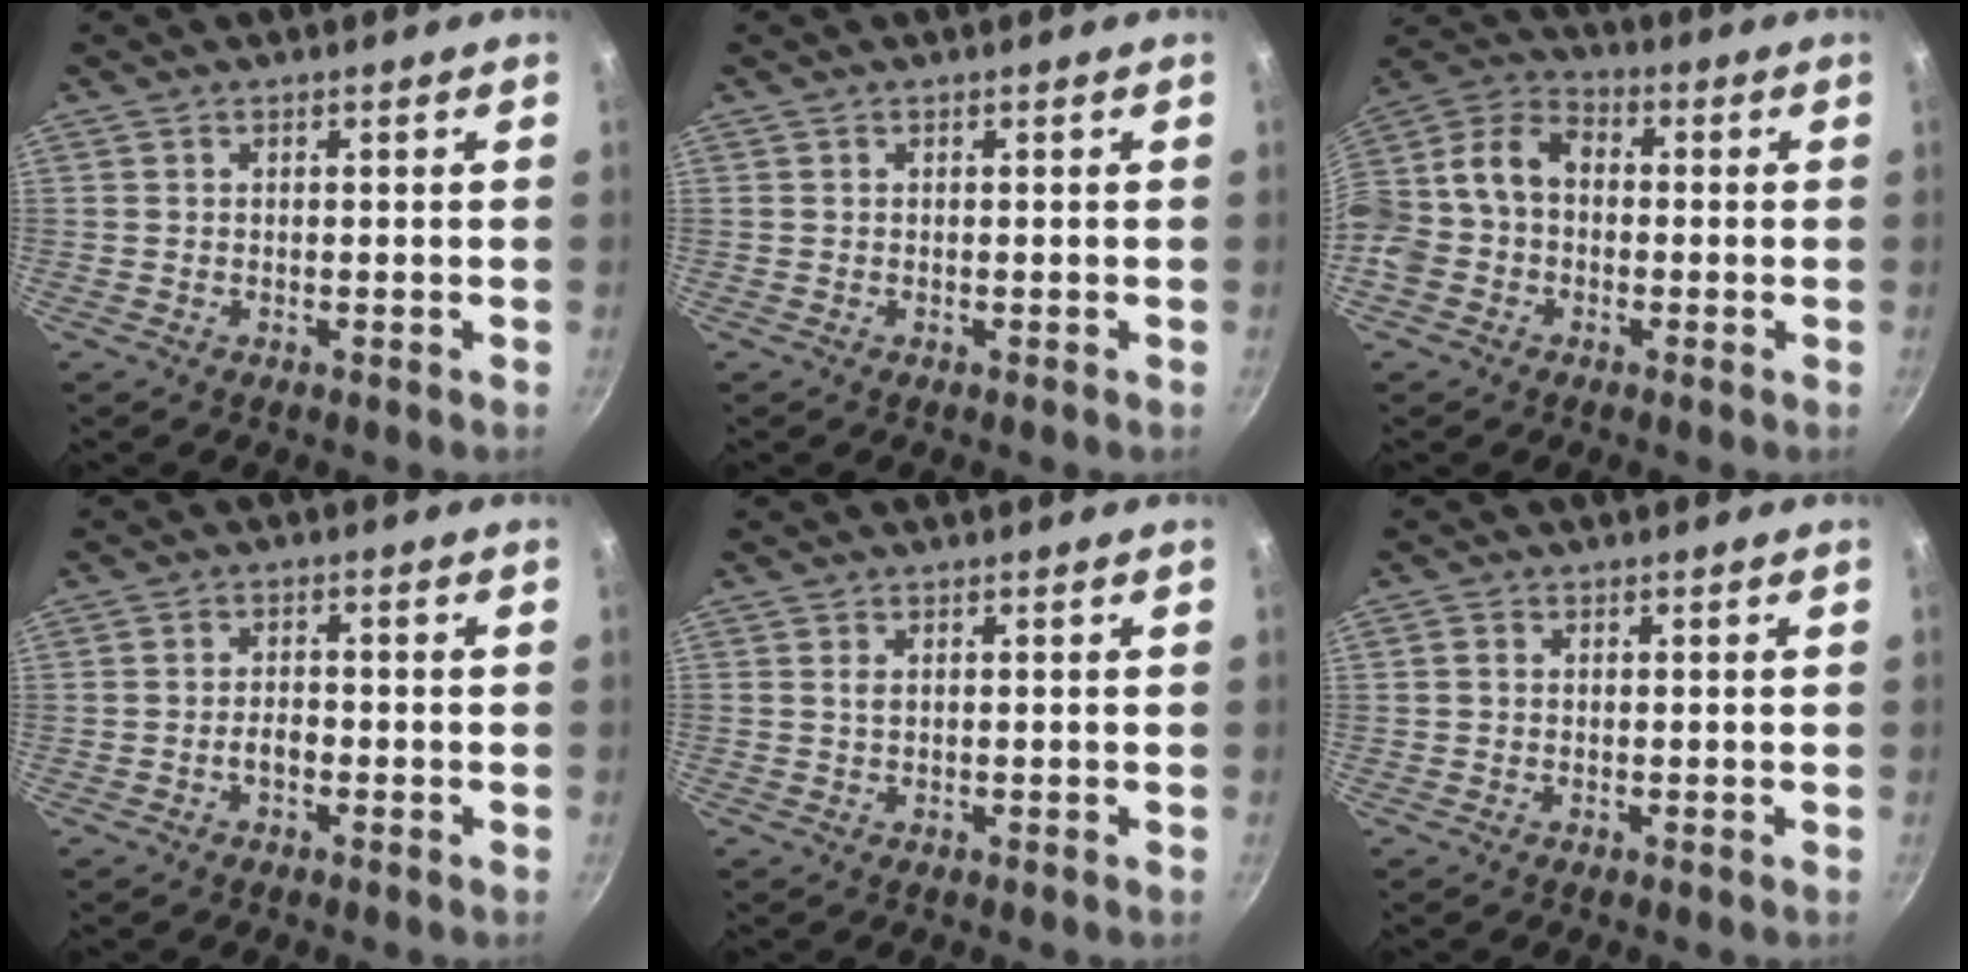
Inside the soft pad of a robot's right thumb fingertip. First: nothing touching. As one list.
[{"total": 0.0}, {"total": 13.0, "force": [-1.7, 10.1, 8.0], "torque": [-0.138, 0.047, -0.053]}, {"total": 2.5, "force": [-1.1, 1.4, 1.8], "torque": [-0.024, 0.017, -0.019]}, {"total": 0.8, "force": [0.3, 0.4, 0.7], "torque": [-0.013, -0.001, 0.005]}, {"total": 1.1, "force": [0.0, 0.9, 0.6], "torque": [-0.011, 0.006, -0.001]}]